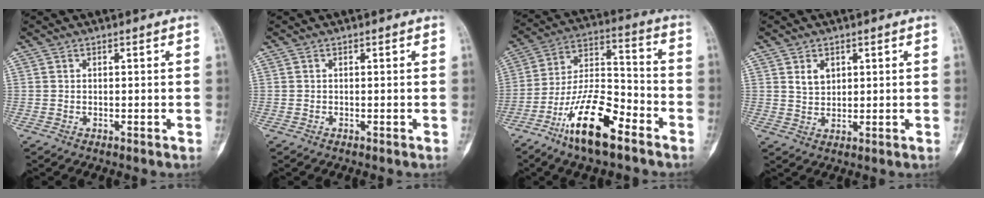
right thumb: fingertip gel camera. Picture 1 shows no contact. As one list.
[{"total": 0.0}, {"total": 16.7, "force": [-9.8, 5.8, 12.2], "torque": [-0.218, 0.070, -0.182]}, {"total": 3.4, "force": [1.5, 2.4, 1.9], "torque": [-0.019, -0.012, 0.031]}]